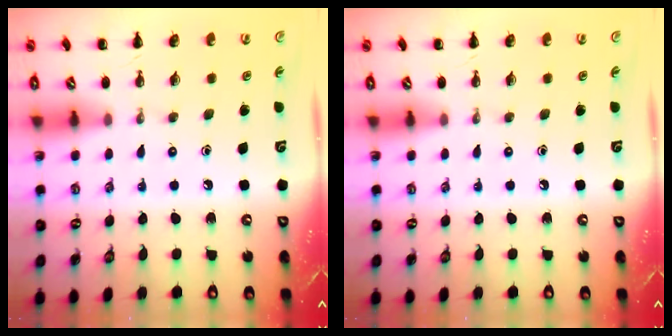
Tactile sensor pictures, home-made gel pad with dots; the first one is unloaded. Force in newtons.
{"total": 0.0}